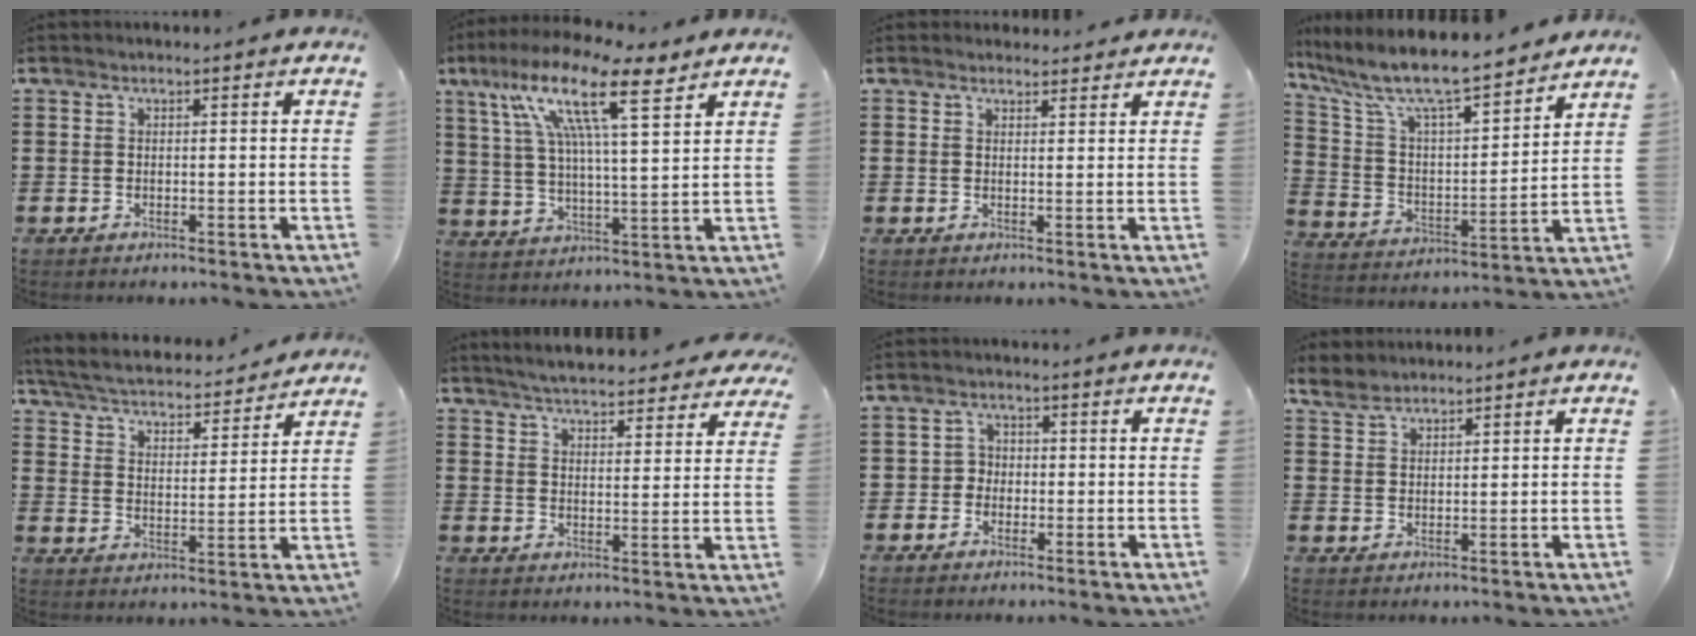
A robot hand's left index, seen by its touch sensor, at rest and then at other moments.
{"total": 14.8, "force": [9.1, 2.9, 11.3], "torque": [-0.214, -0.030, 0.149]}
{"total": 1.9, "force": [1.8, 0.4, 0.0], "torque": [-0.005, 0.000, 0.036]}
{"total": 8.9, "force": [7.7, 1.2, 4.4], "torque": [-0.120, -0.055, 0.126]}
{"total": 4.1, "force": [4.0, 0.2, 1.1], "torque": [-0.045, -0.030, 0.060]}
{"total": 5.3, "force": [5.2, -0.1, 1.1], "torque": [-0.044, -0.027, 0.091]}
{"total": 2.2, "force": [-0.7, 2.0, 0.5], "torque": [-0.019, 0.007, -0.019]}
{"total": 3.0, "force": [2.6, 1.3, 0.8], "torque": [-0.024, 0.003, 0.049]}